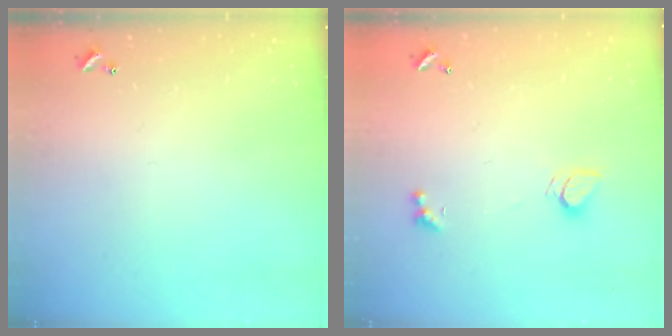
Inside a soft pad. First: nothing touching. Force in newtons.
{"total": 2.5, "press": 2.5, "slide": 0.6}